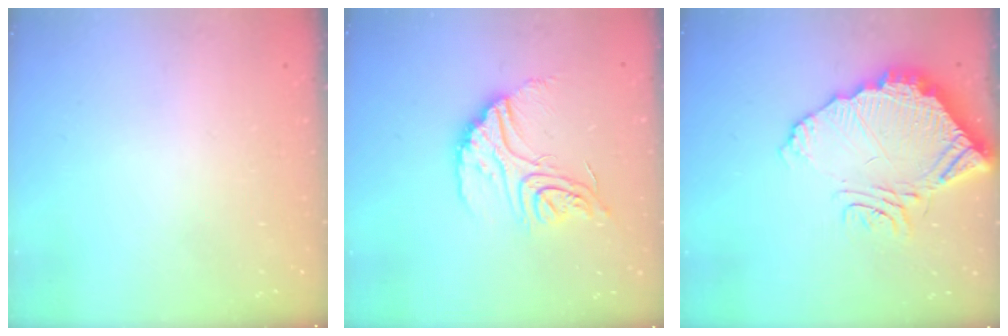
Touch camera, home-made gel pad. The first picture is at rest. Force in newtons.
{"total": 16.5, "press": 16.5, "slide": 1.6}
{"total": 14.0, "press": 13.9, "slide": 1.3}